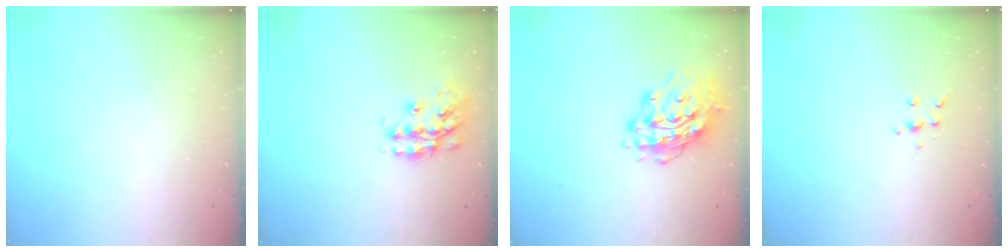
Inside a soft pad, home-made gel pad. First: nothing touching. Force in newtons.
{"total": 14.2, "press": 14.2, "slide": 0.9}
{"total": 15.5, "press": 15.5, "slide": 1.5}
{"total": 4.1, "press": 4.0, "slide": 1.0}